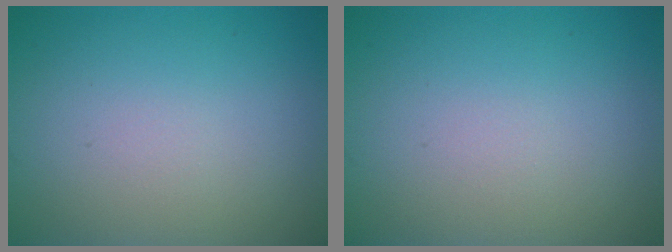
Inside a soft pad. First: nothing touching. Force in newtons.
{"total": 0.0}